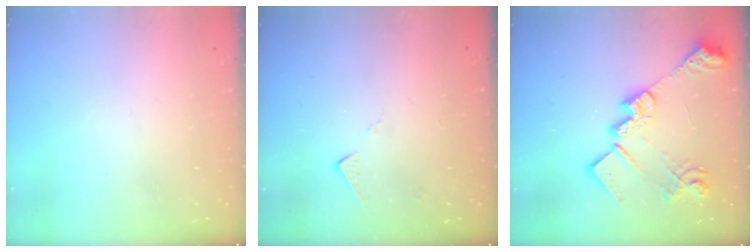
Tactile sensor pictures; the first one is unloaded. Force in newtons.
{"total": 3.5, "press": 3.4, "slide": 0.5}
{"total": 21.1, "press": 21.1, "slide": 1.0}